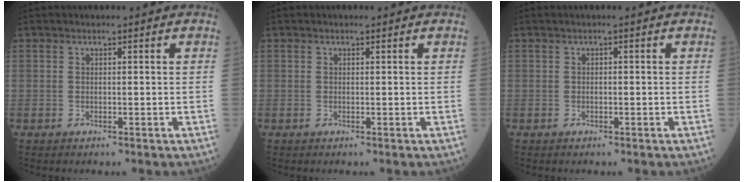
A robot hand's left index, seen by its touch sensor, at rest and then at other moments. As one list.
[{"total": 0.0}, {"total": 0.0}]